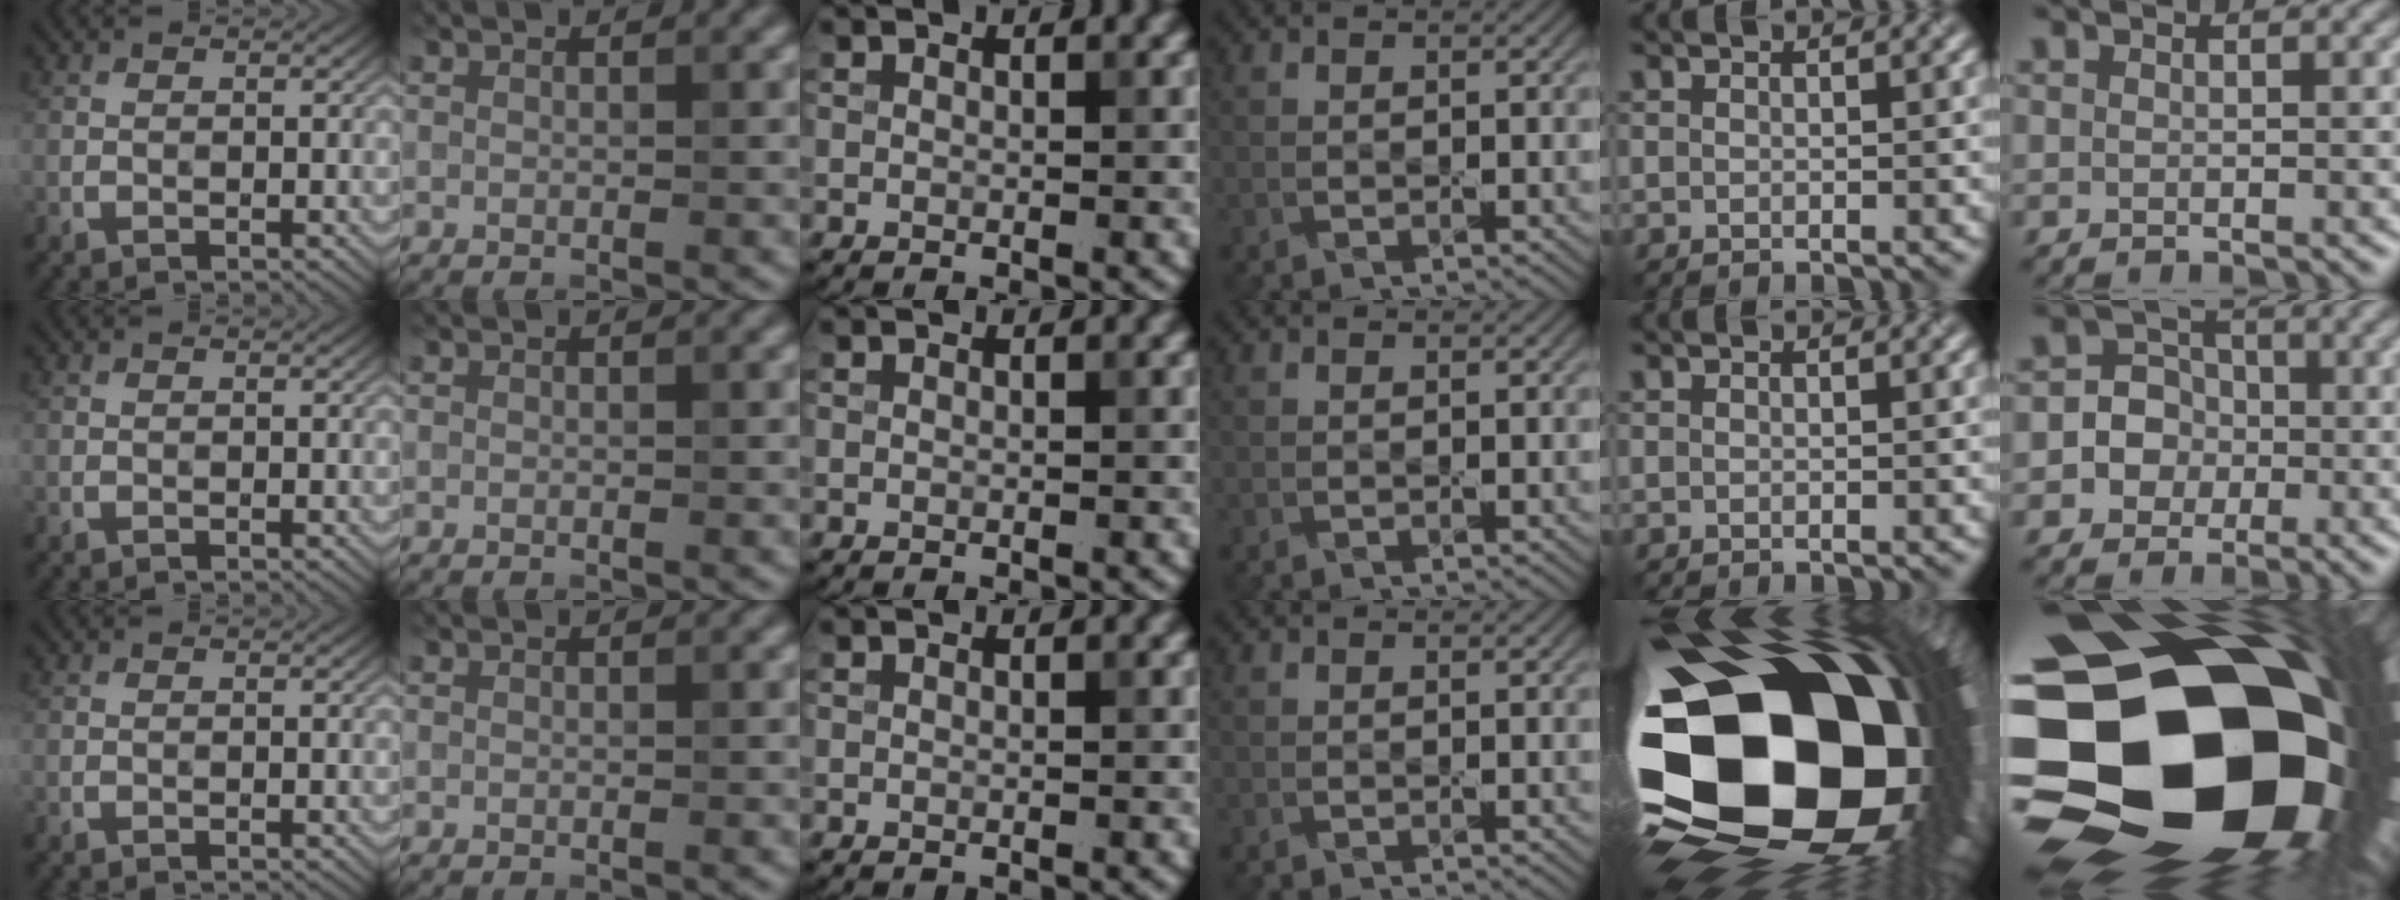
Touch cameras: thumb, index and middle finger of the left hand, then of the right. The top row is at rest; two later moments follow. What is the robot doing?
{"motion": "press", "object": "stapler"}